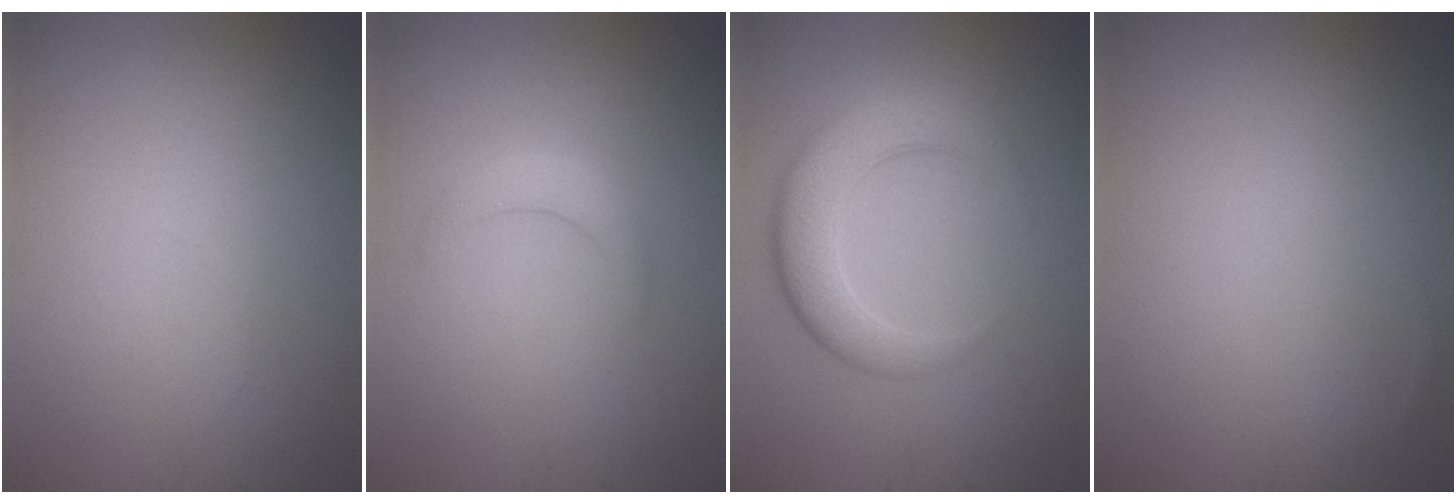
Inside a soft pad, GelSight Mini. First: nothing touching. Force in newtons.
{"total": 1.9, "press": 1.9, "slide": 0.1}
{"total": 5.5, "press": 5.5, "slide": 0.4}
{"total": 0.0}